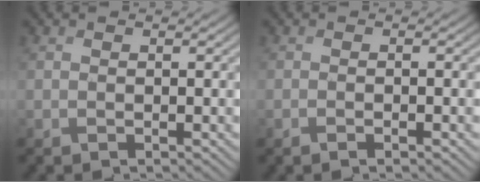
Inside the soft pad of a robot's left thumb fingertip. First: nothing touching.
{"total": 1.1, "force": [-0.8, -0.1, 0.7], "torque": [-0.007, -0.004, -0.020]}